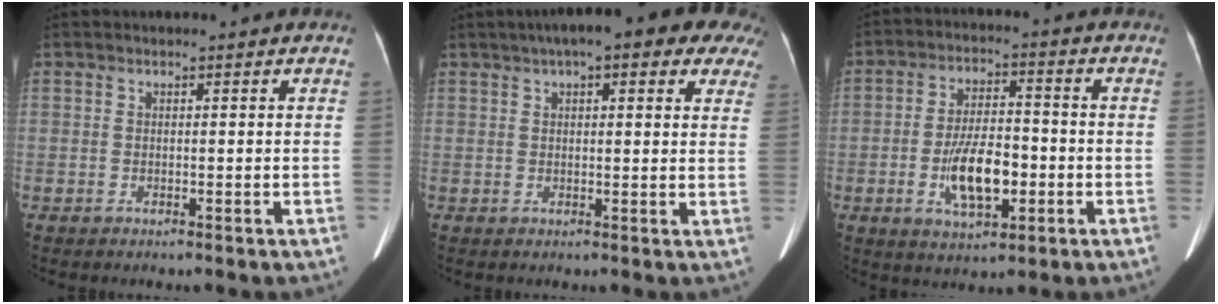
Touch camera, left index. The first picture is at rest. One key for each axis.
{"total": 16.9, "fx": 11.2, "fy": 4.4, "fz": 11.8, "tx": -0.164, "ty": 0.049, "tz": 0.130}
{"total": 9.2, "fx": -2.6, "fy": 3.7, "fz": 8.0, "tx": -0.153, "ty": 0.002, "tz": -0.042}